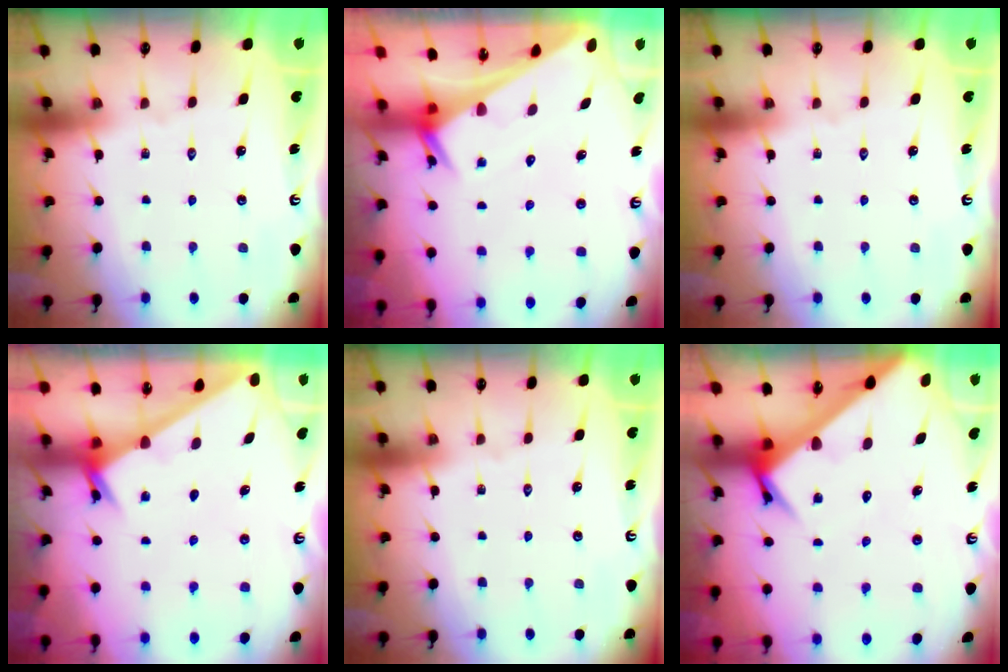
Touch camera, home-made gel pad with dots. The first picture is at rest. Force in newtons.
{"total": 2.6, "press": 2.6, "slide": 0.1}
{"total": 0.0}
{"total": 2.4, "press": 2.4, "slide": 0.2}
{"total": 0.0}
{"total": 7.2, "press": 7.2, "slide": 0.5}